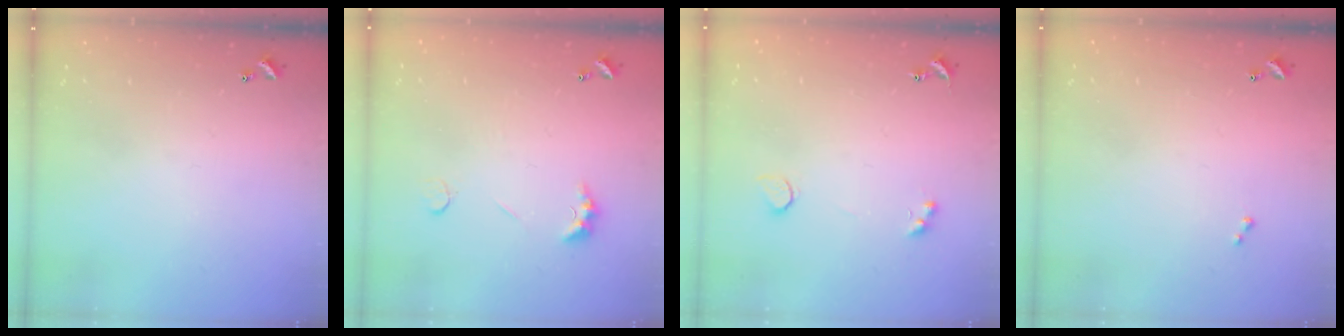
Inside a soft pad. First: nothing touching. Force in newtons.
{"total": 2.5, "press": 2.4, "slide": 0.7}
{"total": 2.1, "press": 1.9, "slide": 1.0}
{"total": 0.0}